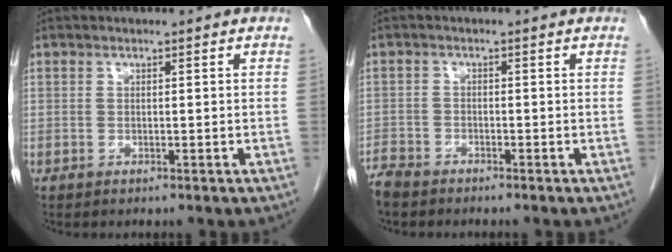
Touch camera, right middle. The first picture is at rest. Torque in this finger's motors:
{"motor_torque": [1.10, -1.04, 1.05, 0.21]}